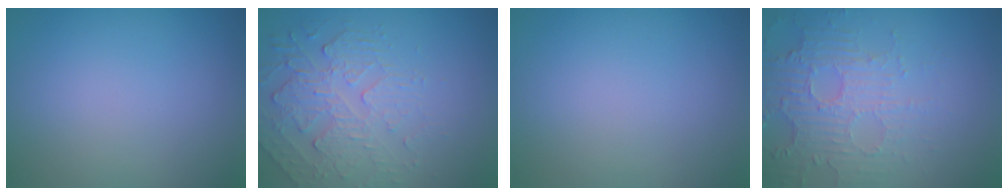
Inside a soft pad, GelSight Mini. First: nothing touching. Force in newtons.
{"total": 2.7, "press": 2.1, "slide": 1.7}
{"total": 0.0}
{"total": 4.6, "press": 3.4, "slide": 3.2}